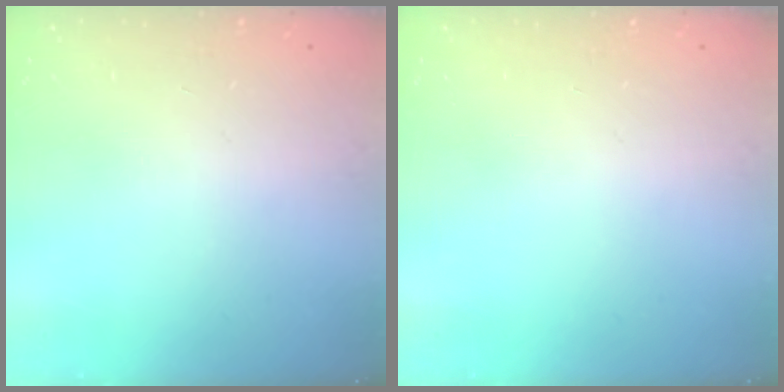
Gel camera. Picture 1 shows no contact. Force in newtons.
{"total": 0.0}